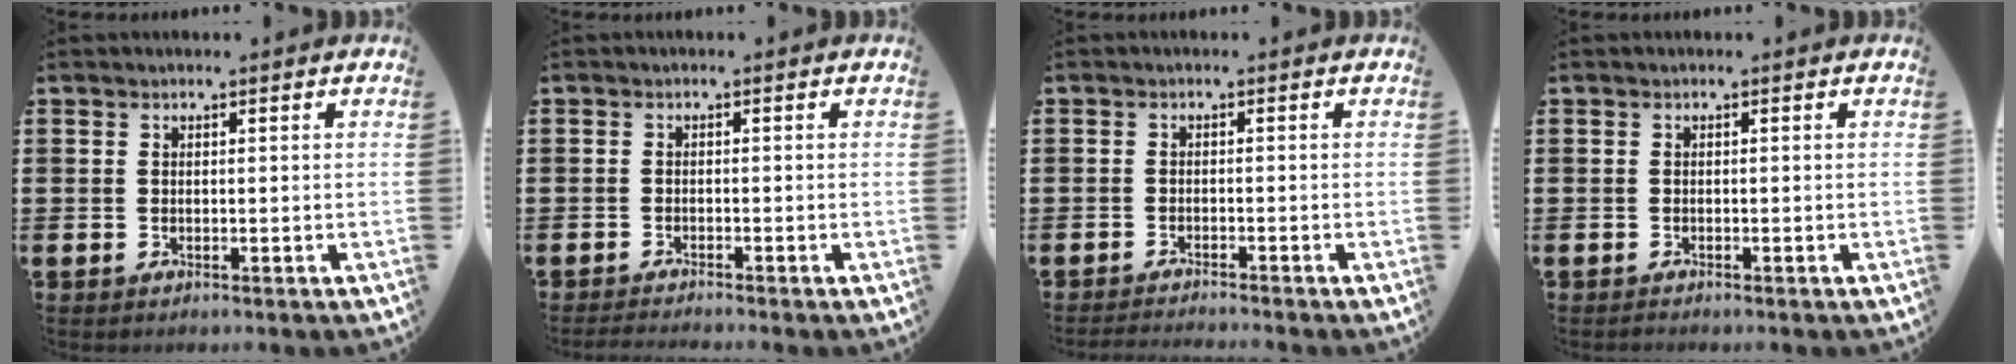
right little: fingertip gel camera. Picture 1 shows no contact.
{"total": 1.1, "force": [-1.0, -0.1, 0.3], "torque": [-0.004, -0.001, -0.020]}
{"total": 1.2, "force": [-1.2, -0.2, 0.2], "torque": [-0.003, 0.000, -0.023]}
{"total": 0.0}